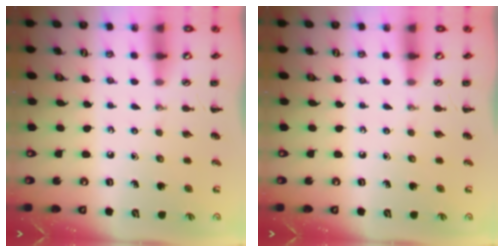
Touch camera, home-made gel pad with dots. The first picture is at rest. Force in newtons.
{"total": 0.0}